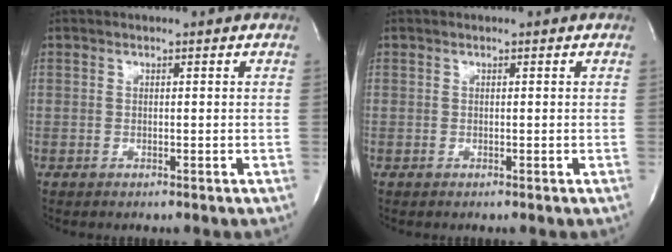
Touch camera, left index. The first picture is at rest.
{"total": 0.0}